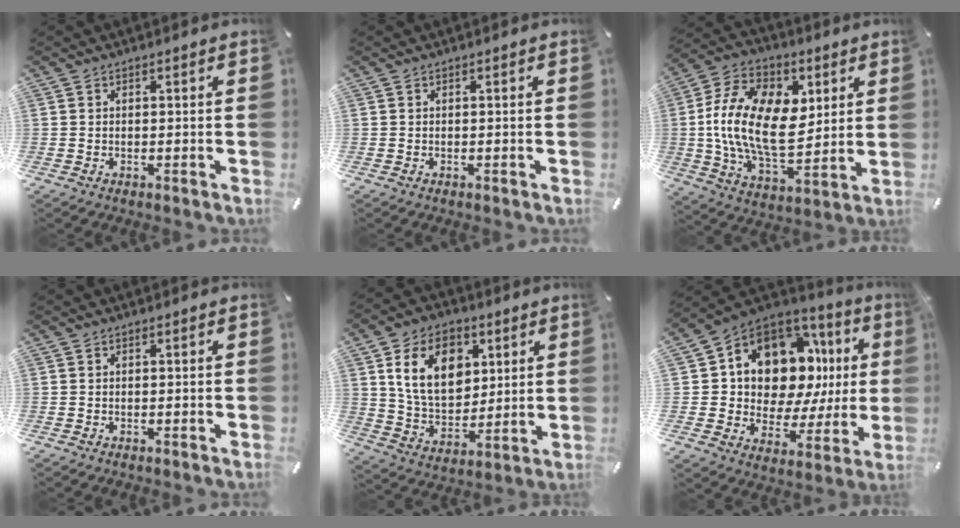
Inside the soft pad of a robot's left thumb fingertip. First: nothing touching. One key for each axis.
{"total": 0.0}
{"total": 20.4, "fx": 2.4, "fy": 13.2, "fz": 15.4, "tx": -0.309, "ty": -0.002, "tz": 0.042}
{"total": 0.0}
{"total": 14.8, "fx": 5.4, "fy": 10.5, "fz": 8.8, "tx": -0.169, "ty": -0.001, "tz": 0.100}
{"total": 14.7, "fx": 6.1, "fy": 10.1, "fz": 8.8, "tx": -0.144, "ty": -0.062, "tz": 0.105}